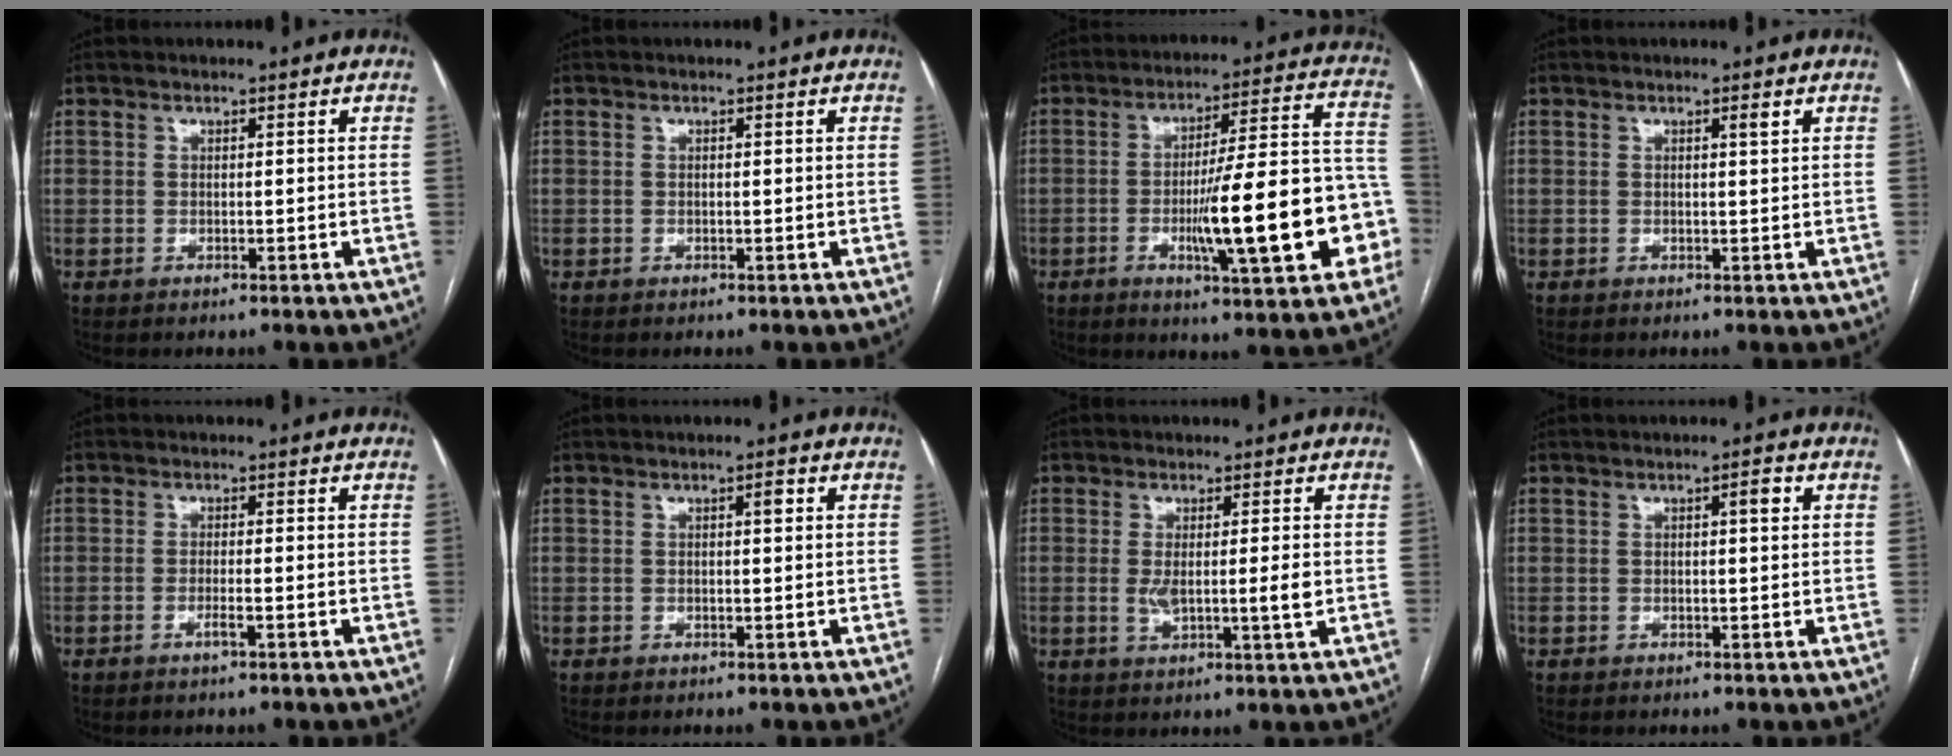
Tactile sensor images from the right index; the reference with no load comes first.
{"total": 0.0}
{"total": 19.5, "force": [-5.2, 2.6, 18.6], "torque": [-0.230, 0.021, -0.067]}
{"total": 1.0, "force": [0.5, 0.0, 0.9], "torque": [-0.014, 0.001, 0.008]}
{"total": 1.6, "force": [-0.8, 0.0, 1.4], "torque": [-0.029, -0.002, -0.015]}
{"total": 1.2, "force": [0.3, 0.2, 1.1], "torque": [-0.015, 0.004, 0.004]}
{"total": 5.2, "force": [-0.2, 0.7, 5.1], "torque": [-0.087, -0.007, 0.000]}
{"total": 1.7, "force": [0.5, 0.3, 1.6], "torque": [-0.022, 0.004, 0.007]}